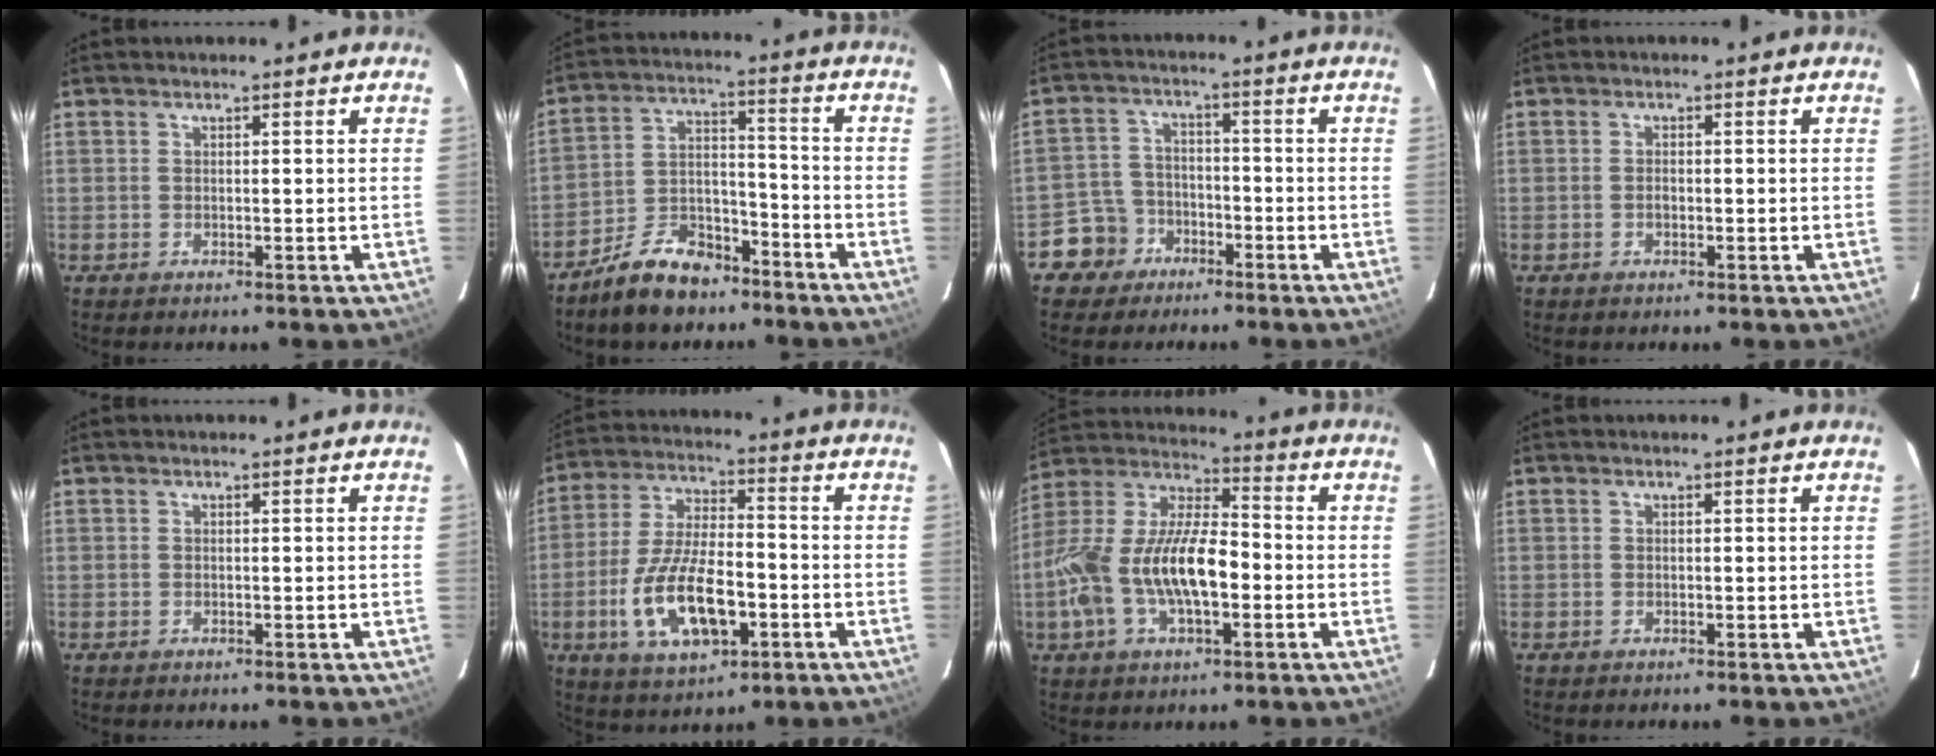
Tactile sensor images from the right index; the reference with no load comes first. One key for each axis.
{"total": 11.8, "fx": -8.9, "fy": 5.8, "fz": 5.2, "tx": -0.108, "ty": 0.032, "tz": -0.145}
{"total": 6.8, "fx": -4.2, "fy": 5.3, "fz": 0.4, "tx": -0.029, "ty": 0.027, "tz": -0.074}
{"total": 1.2, "fx": -0.4, "fy": 0.7, "fz": 0.8, "tx": -0.017, "ty": 0.002, "tz": -0.007}
{"total": 0.0}
{"total": 15.7, "fx": -5.2, "fy": 6.7, "fz": 13.2, "tx": -0.275, "ty": -0.006, "tz": -0.085}
{"total": 18.6, "fx": -4.2, "fy": 8.1, "fz": 16.3, "tx": -0.330, "ty": 0.000, "tz": -0.080}
{"total": 0.0}